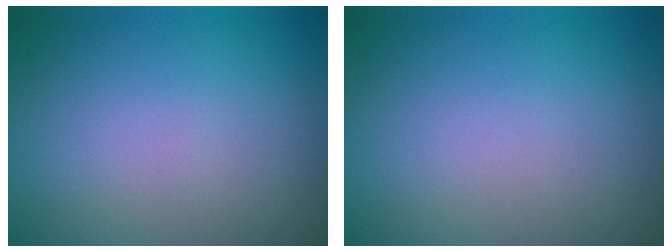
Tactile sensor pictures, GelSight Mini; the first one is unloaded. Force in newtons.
{"total": 0.0}